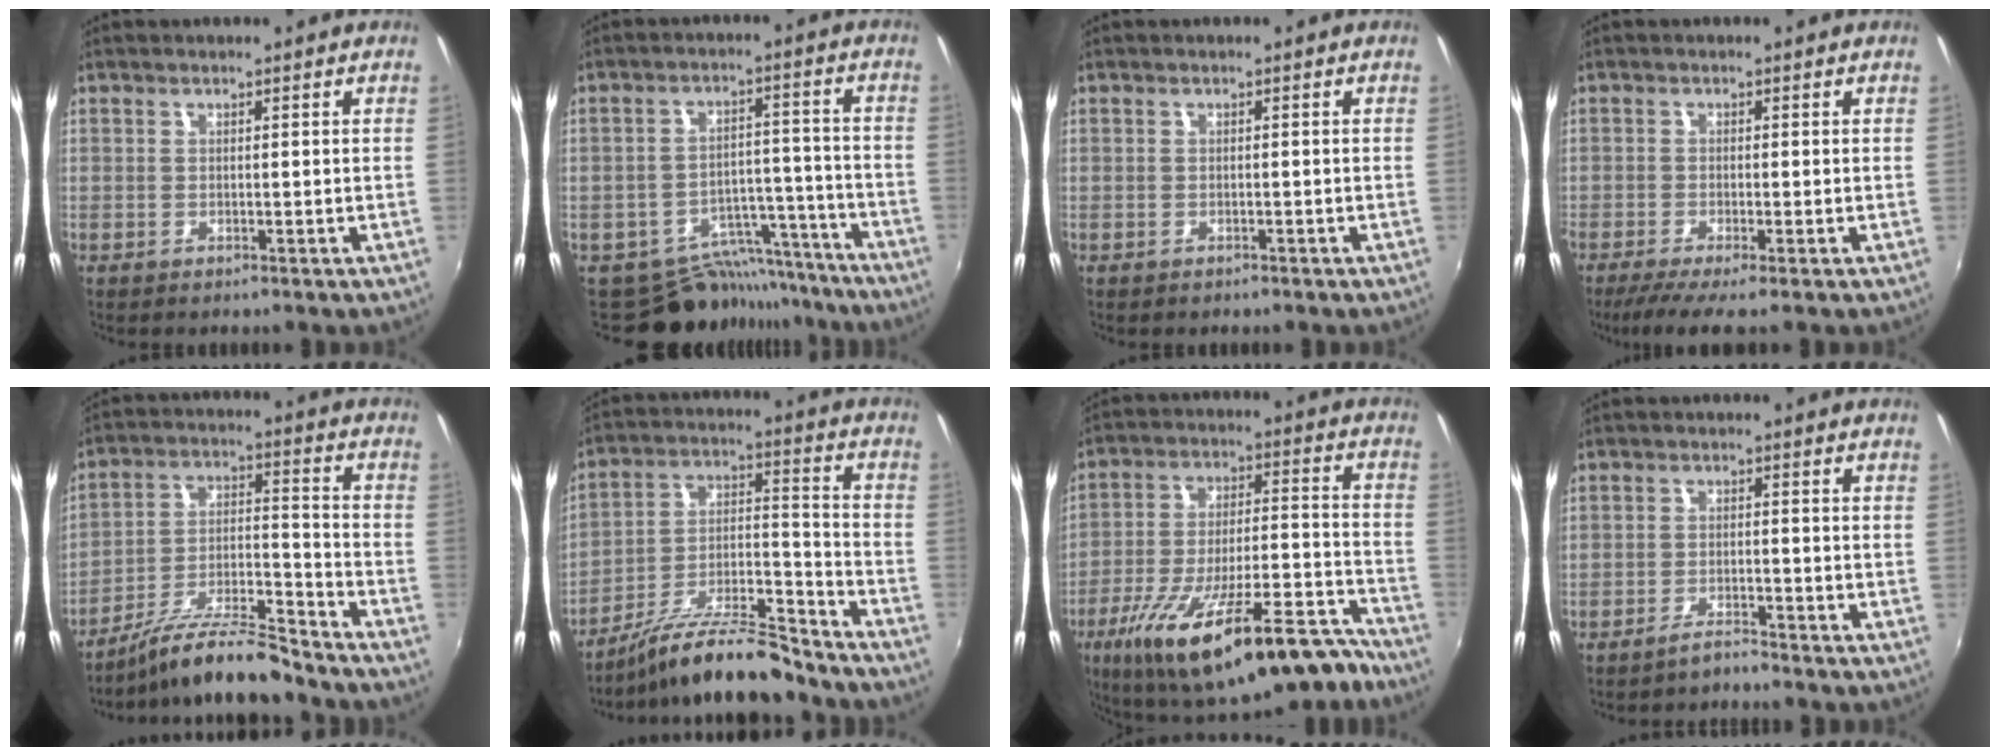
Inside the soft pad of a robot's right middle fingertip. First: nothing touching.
{"total": 11.7, "force": [-10.7, 4.7, 1.2], "torque": [-0.019, 0.040, -0.141]}
{"total": 0.7, "force": [-0.5, 0.3, 0.1], "torque": [-0.005, 0.000, -0.007]}
{"total": 4.7, "force": [-3.4, -0.2, 3.2], "torque": [-0.077, -0.024, -0.064]}
{"total": 14.0, "force": [-12.4, 1.3, 6.4], "torque": [-0.129, -0.003, -0.217]}
{"total": 17.0, "force": [-14.4, 3.1, 8.5], "torque": [-0.153, 0.007, -0.240]}
{"total": 27.2, "force": [-18.9, 8.2, 17.8], "torque": [-0.297, -0.028, -0.271]}
{"total": 2.4, "force": [-2.3, 0.0, 0.5], "torque": [-0.018, 0.000, -0.040]}